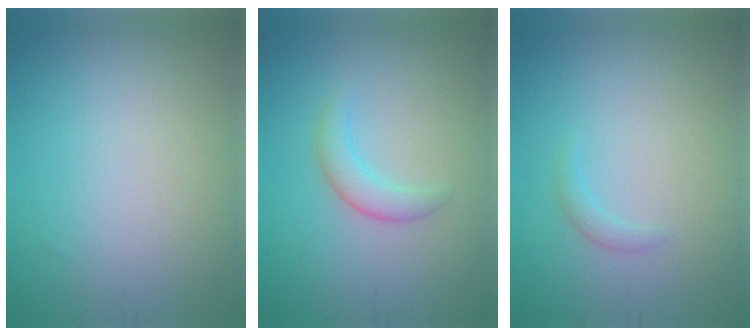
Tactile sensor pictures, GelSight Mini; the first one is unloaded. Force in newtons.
{"total": 2.1, "press": 2.1, "slide": 0.2}
{"total": 0.9, "press": 0.9, "slide": 0.1}